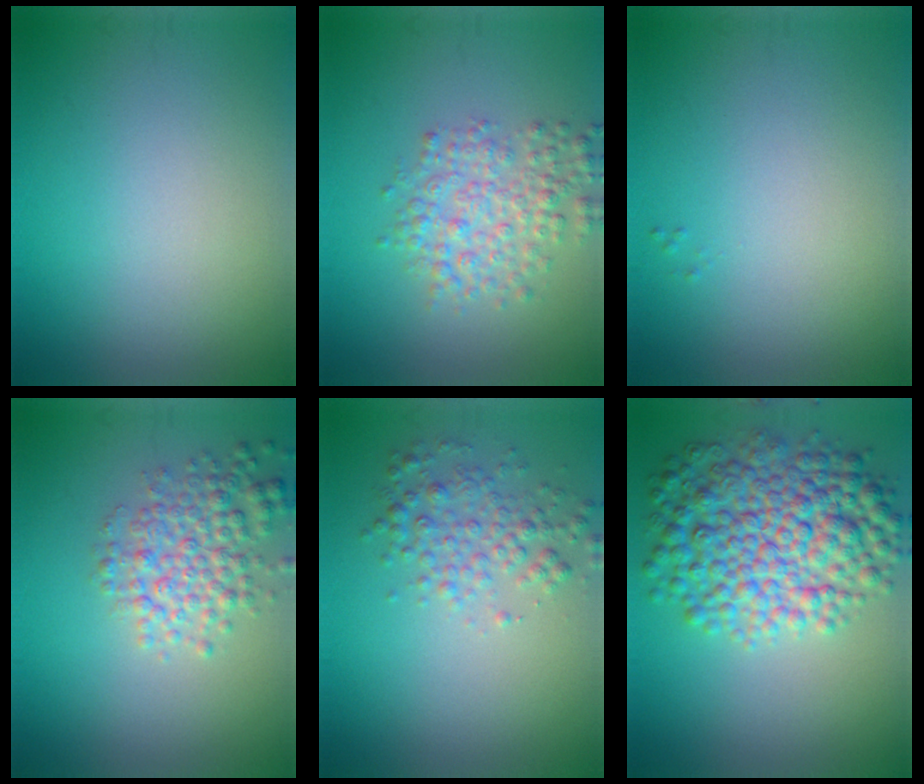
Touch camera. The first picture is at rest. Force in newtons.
{"total": 4.0, "press": 4.0, "slide": 0.1}
{"total": 0.0}
{"total": 4.1, "press": 4.1, "slide": 0.1}
{"total": 2.9, "press": 2.9, "slide": 0.1}
{"total": 9.0, "press": 9.0, "slide": 0.0}